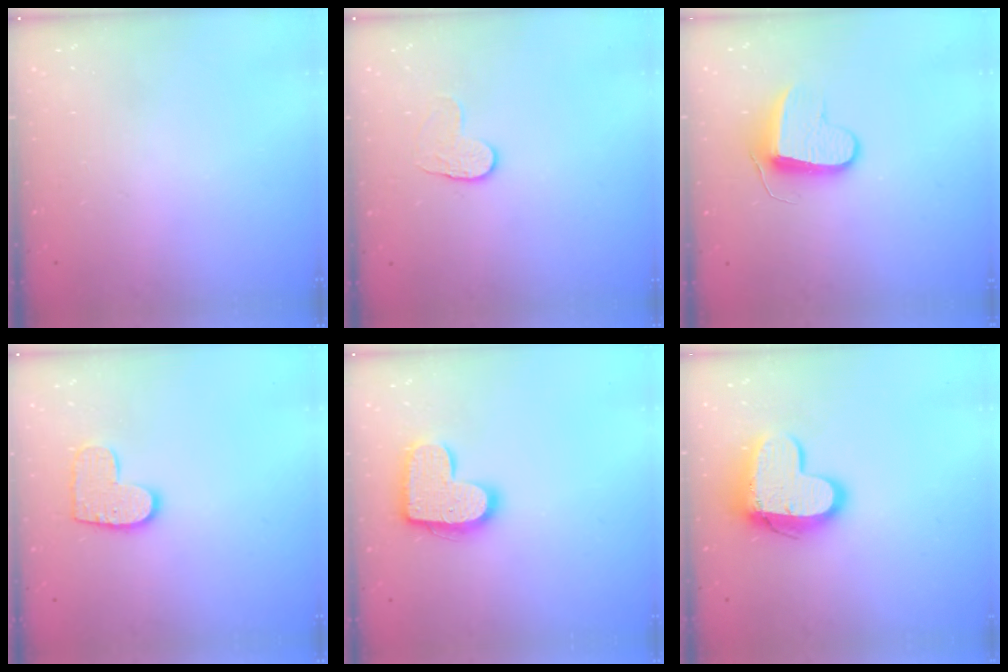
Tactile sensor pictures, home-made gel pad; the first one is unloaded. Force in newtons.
{"total": 5.0, "press": 4.9, "slide": 0.5}
{"total": 9.0, "press": 9.0, "slide": 0.2}
{"total": 10.2, "press": 10.1, "slide": 0.5}
{"total": 15.0, "press": 15.0, "slide": 0.7}
{"total": 13.5, "press": 13.5, "slide": 1.2}